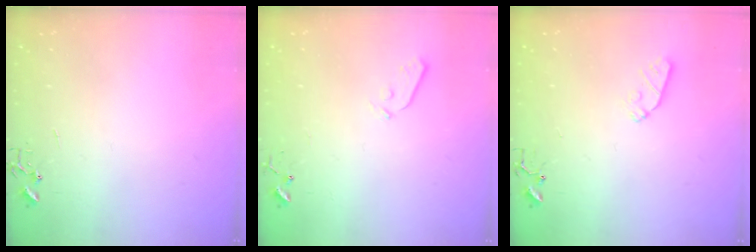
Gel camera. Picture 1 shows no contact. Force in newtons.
{"total": 3.7, "press": 3.6, "slide": 0.6}
{"total": 6.2, "press": 6.2, "slide": 0.9}